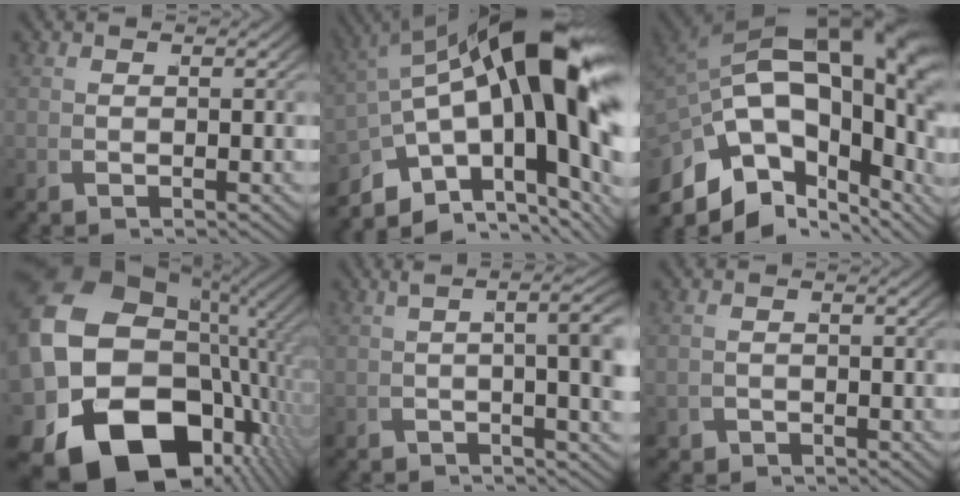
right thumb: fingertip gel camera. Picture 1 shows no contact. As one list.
[{"total": 18.3, "force": [-0.3, 9.7, 15.5], "torque": [-0.254, -0.036, 0.022]}, {"total": 21.0, "force": [0.8, 13.6, 15.9], "torque": [-0.275, -0.032, 0.023]}, {"total": 26.7, "force": [-3.1, 18.8, 18.8], "torque": [-0.374, -0.076, -0.023]}, {"total": 6.5, "force": [0.3, 2.3, 6.1], "torque": [-0.068, 0.017, -0.004]}, {"total": 1.2, "force": [-1.1, 0.5, -0.2], "torque": [0.009, -0.011, -0.015]}]